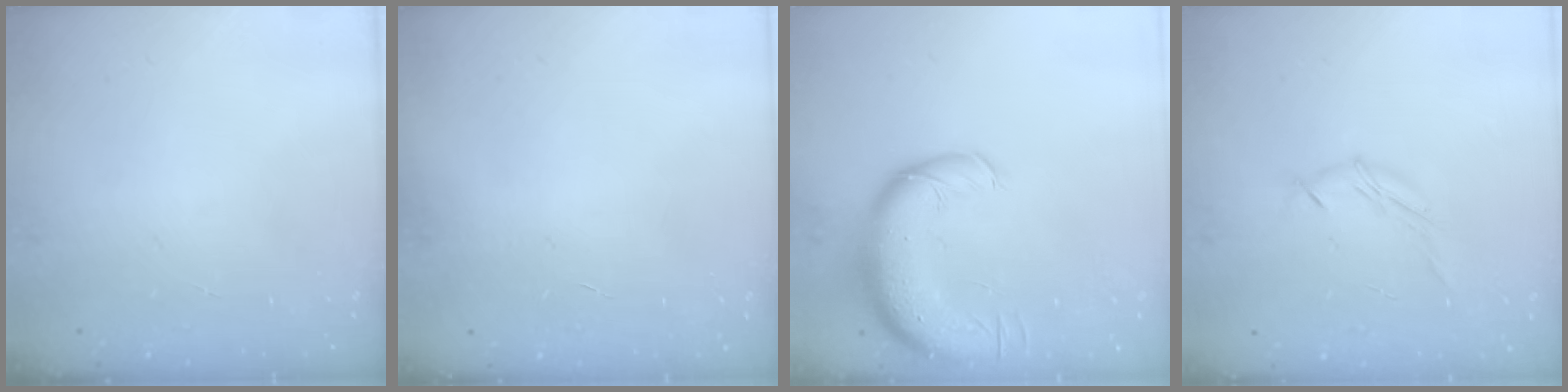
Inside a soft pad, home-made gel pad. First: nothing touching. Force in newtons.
{"total": 0.6, "press": 0.6, "slide": 0.2}
{"total": 14.5, "press": 14.1, "slide": 3.5}
{"total": 5.7, "press": 5.6, "slide": 0.7}